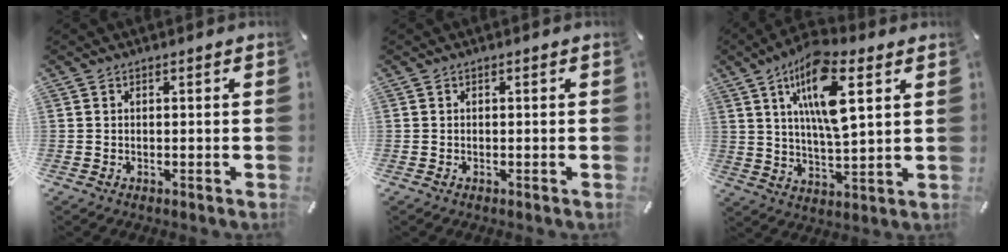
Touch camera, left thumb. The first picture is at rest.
{"total": 0.0}
{"total": 13.7, "force": [6.2, 4.5, 11.4], "torque": [-0.218, -0.014, 0.103]}